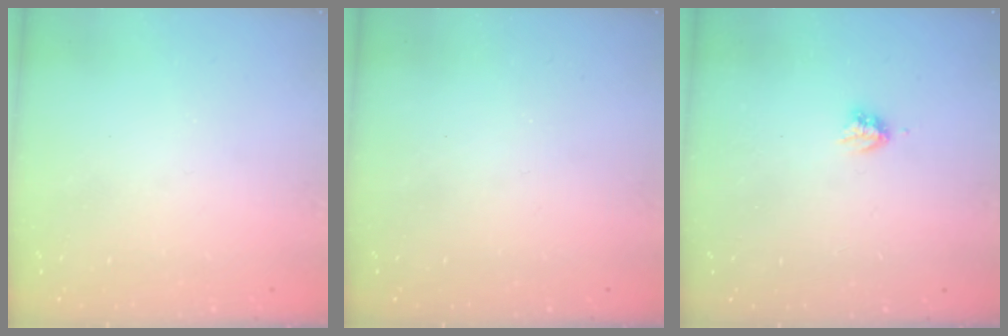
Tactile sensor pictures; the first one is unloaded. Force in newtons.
{"total": 0.0}
{"total": 2.9, "press": 2.9, "slide": 0.5}